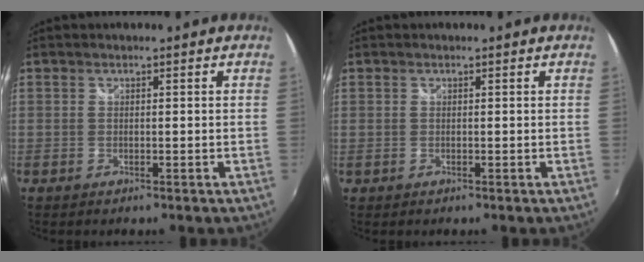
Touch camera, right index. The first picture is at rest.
{"total": 0.7, "force": [0.0, 0.7, -0.2], "torque": [0.002, 0.000, -0.001]}